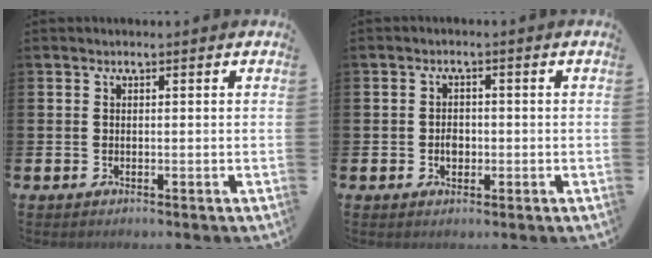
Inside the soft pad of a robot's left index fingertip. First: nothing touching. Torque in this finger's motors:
{"motor_torque": [0.00, 0.07, 0.03, 0.00]}